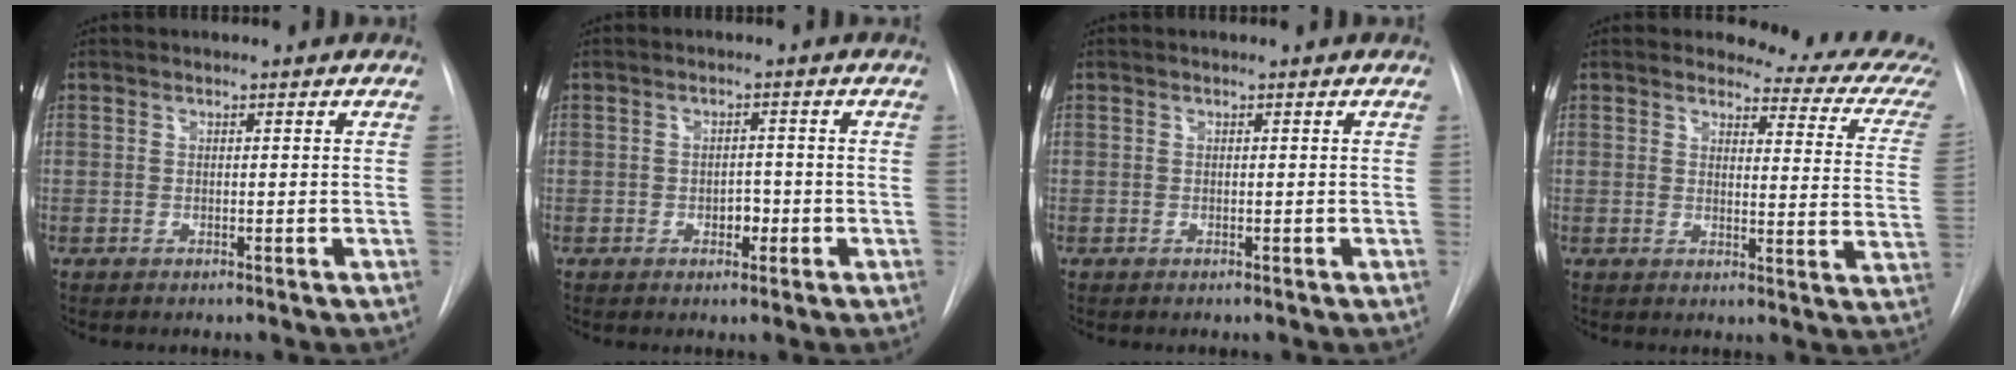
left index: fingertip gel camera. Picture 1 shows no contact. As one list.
[{"total": 2.1, "force": [-0.8, 1.3, 1.4], "torque": [-0.017, 0.005, -0.010]}, {"total": 0.0}, {"total": 10.9, "force": [10.3, 1.8, 2.9], "torque": [-0.014, -0.066, 0.089]}]